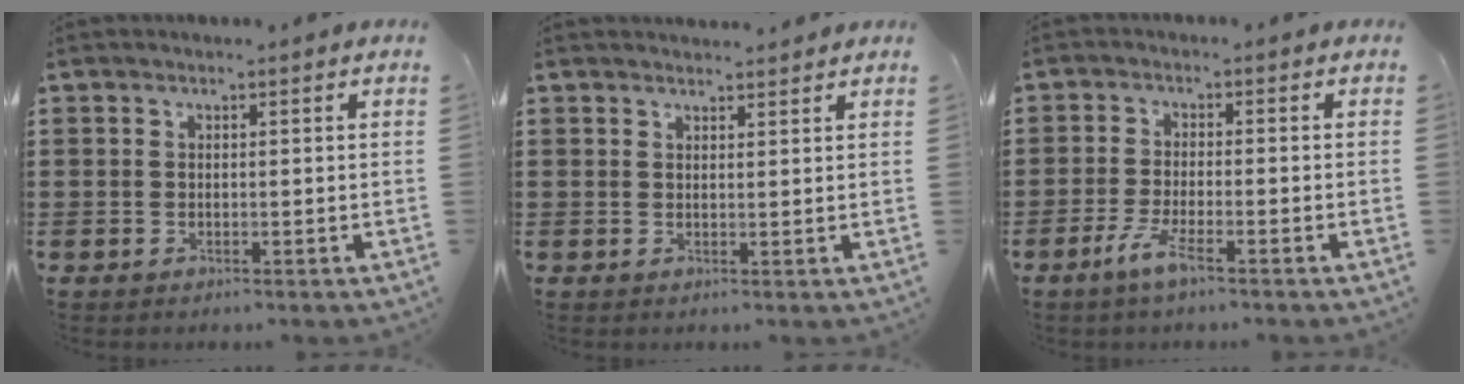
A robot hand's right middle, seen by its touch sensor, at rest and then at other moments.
{"total": 1.4, "force": [1.4, 0.0, -0.1], "torque": [-0.001, 0.001, 0.028]}
{"total": 4.3, "force": [-2.7, 0.5, 3.4], "torque": [-0.074, -0.008, -0.052]}